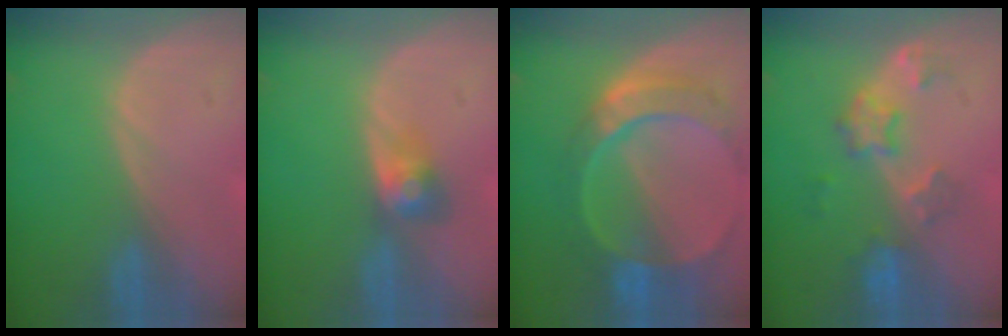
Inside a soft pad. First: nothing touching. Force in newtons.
{"total": 3.5, "press": 3.5, "slide": 0.3}
{"total": 10.2, "press": 8.6, "slide": 5.5}
{"total": 6.0, "press": 5.5, "slide": 2.4}